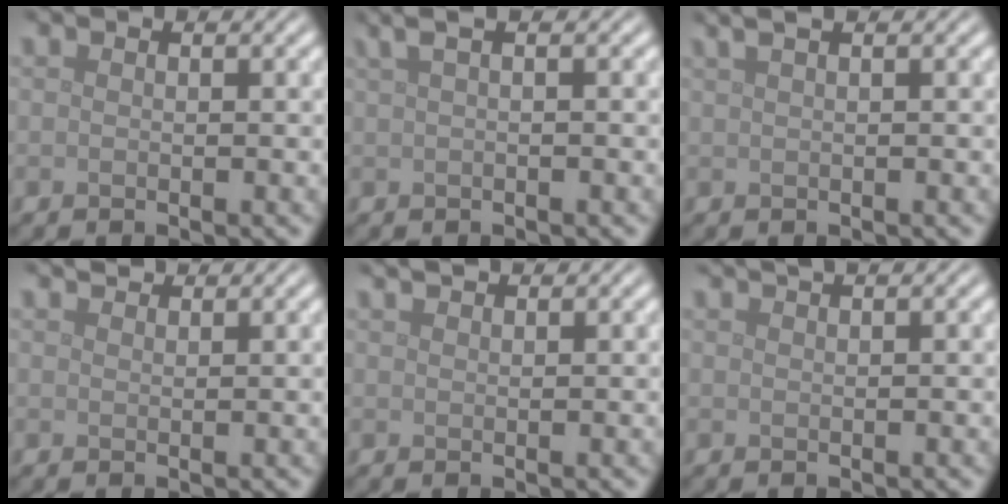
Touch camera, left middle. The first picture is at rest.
{"total": 3.3, "force": [1.6, 1.2, 2.6], "torque": [-0.034, 0.012, 0.013]}
{"total": 4.0, "force": [2.2, 1.9, 2.8], "torque": [-0.025, 0.029, 0.012]}
{"total": 1.1, "force": [1.1, 0.1, 0.2], "torque": [-0.006, 0.000, 0.017]}
{"total": 1.4, "force": [1.3, 0.2, 0.6], "torque": [-0.009, 0.002, 0.017]}
{"total": 1.9, "force": [1.4, 0.5, 1.2], "torque": [-0.010, 0.004, 0.013]}